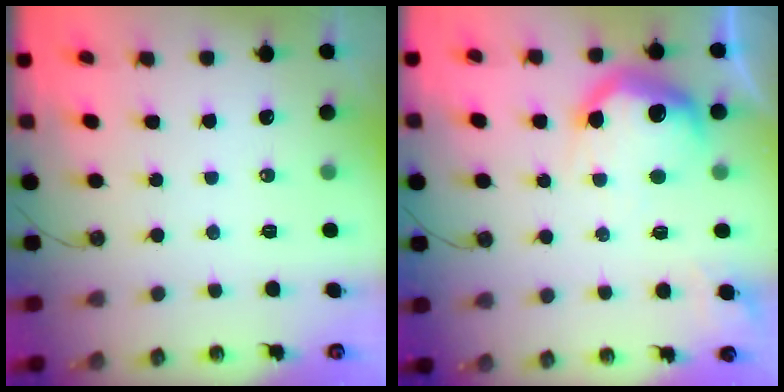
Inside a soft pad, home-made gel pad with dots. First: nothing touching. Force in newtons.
{"total": 17.8, "press": 17.7, "slide": 1.6}